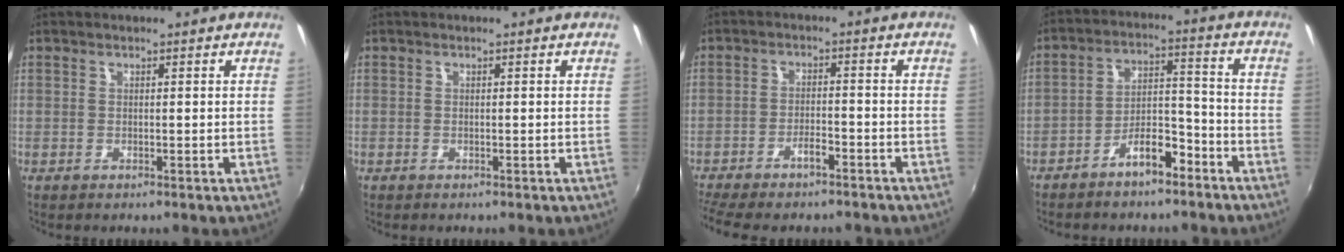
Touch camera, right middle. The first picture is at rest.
{"total": 0.0}
{"total": 7.5, "force": [-6.3, 1.7, 3.7], "torque": [-0.090, -0.009, -0.104]}
{"total": 7.6, "force": [-5.6, 3.0, 4.2], "torque": [-0.076, 0.032, -0.085]}